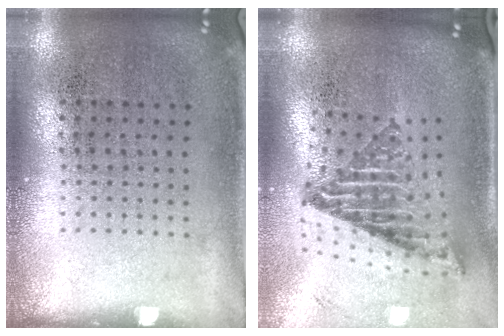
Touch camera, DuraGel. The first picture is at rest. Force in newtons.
{"total": 1.9, "press": 1.3, "slide": 1.5}